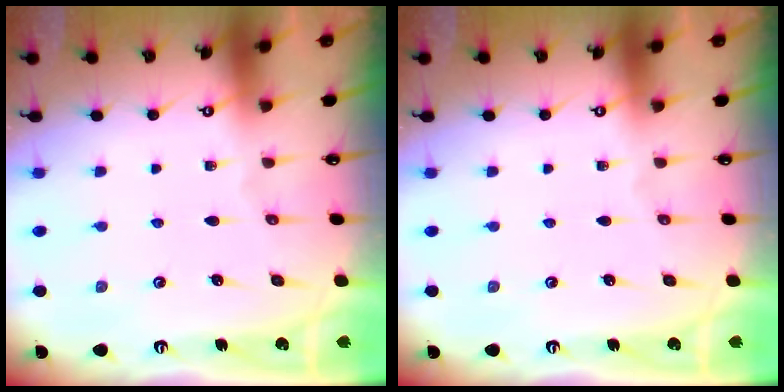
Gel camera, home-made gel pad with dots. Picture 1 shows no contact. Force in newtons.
{"total": 0.0}